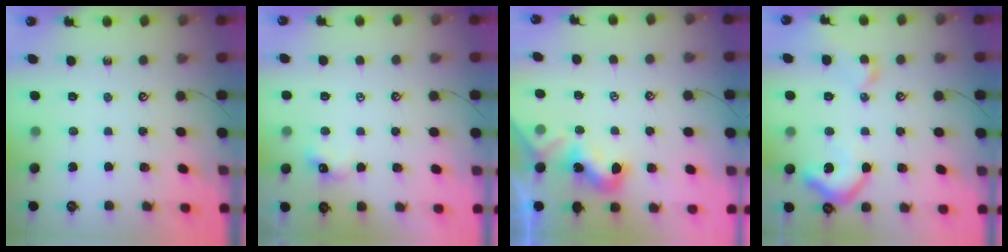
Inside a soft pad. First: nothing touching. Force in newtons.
{"total": 0.9, "press": 0.9, "slide": 0.2}
{"total": 2.0, "press": 2.0, "slide": 0.5}
{"total": 9.4, "press": 9.3, "slide": 1.3}